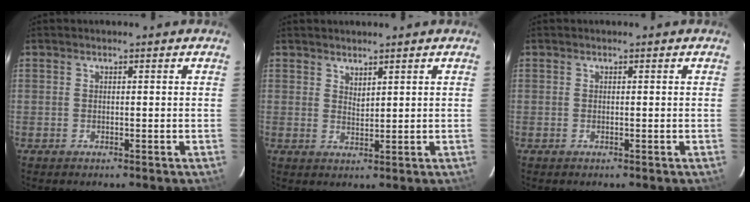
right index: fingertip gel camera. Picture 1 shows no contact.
{"total": 1.9, "force": [1.7, 0.5, 0.7], "torque": [-0.011, 0.000, 0.031]}
{"total": 0.0}